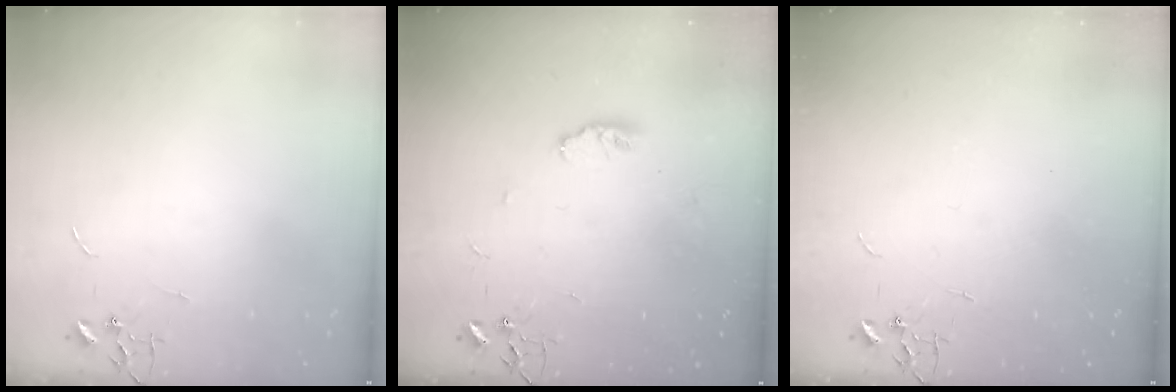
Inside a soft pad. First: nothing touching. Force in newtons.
{"total": 4.5, "press": 4.4, "slide": 0.6}
{"total": 0.0}